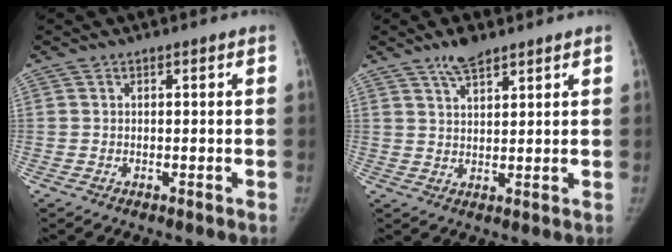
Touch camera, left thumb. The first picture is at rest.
{"total": 5.0, "force": [3.8, 1.7, 2.8], "torque": [-0.044, -0.017, 0.071]}